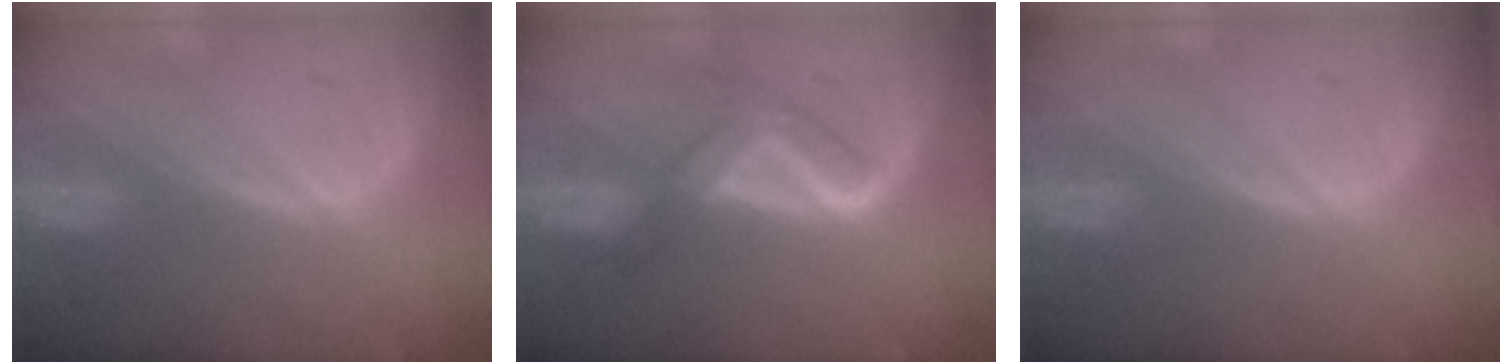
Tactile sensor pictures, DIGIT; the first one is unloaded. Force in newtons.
{"total": 5.1, "press": 5.0, "slide": 0.7}
{"total": 0.0}